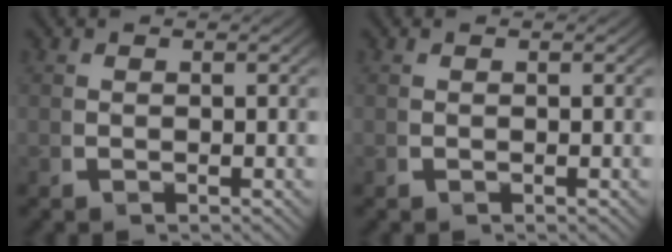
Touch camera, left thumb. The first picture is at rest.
{"total": 0.0}